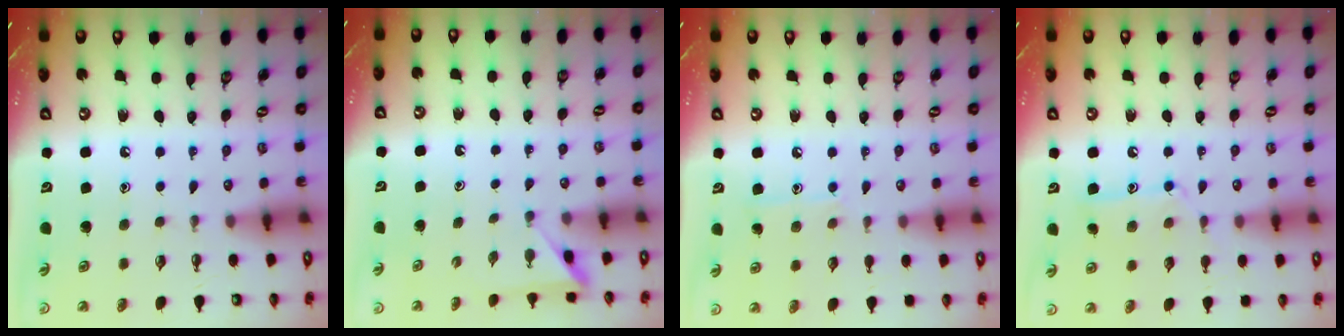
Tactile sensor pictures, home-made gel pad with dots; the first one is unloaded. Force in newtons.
{"total": 3.0, "press": 3.0, "slide": 0.3}
{"total": 7.5, "press": 7.5, "slide": 0.4}
{"total": 11.1, "press": 11.1, "slide": 0.6}